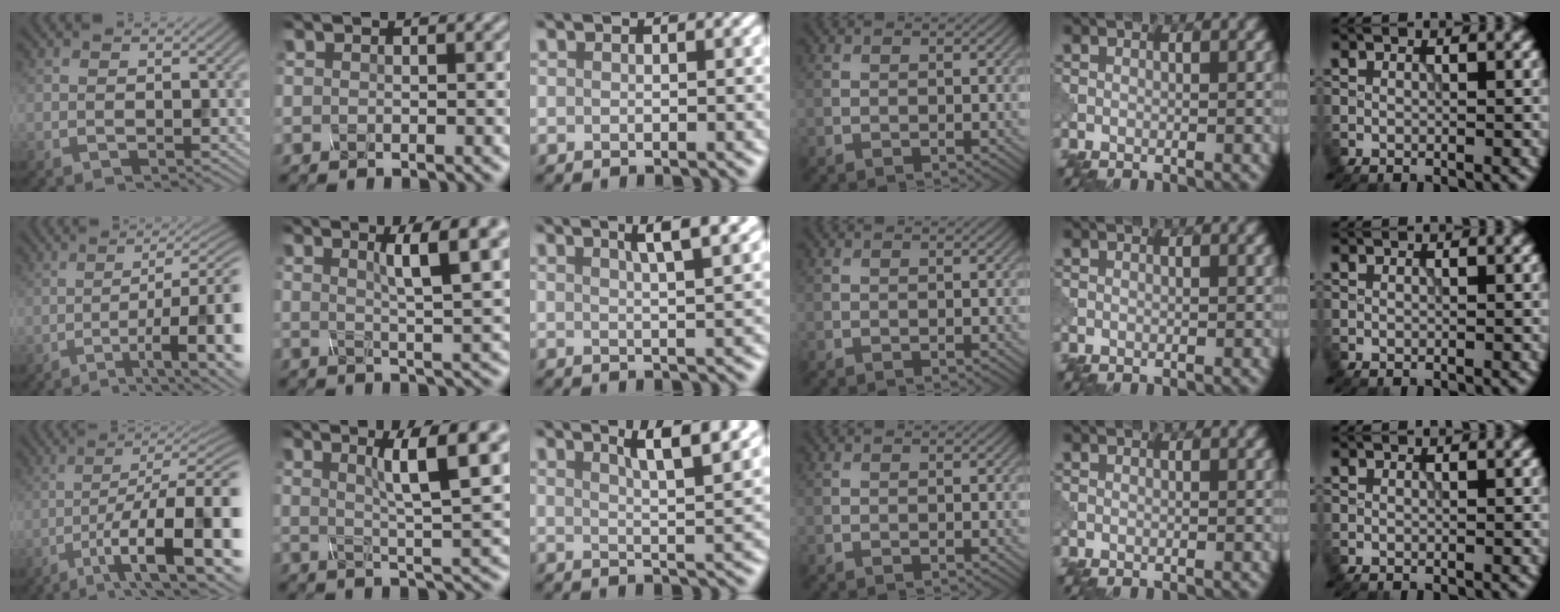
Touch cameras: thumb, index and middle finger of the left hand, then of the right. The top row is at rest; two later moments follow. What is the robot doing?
{"motion": "shake", "object": "plastic piggy bank"}